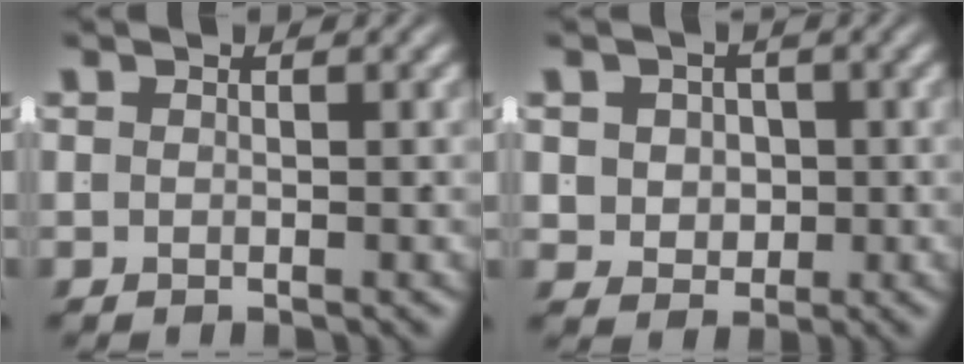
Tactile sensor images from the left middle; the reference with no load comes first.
{"total": 4.2, "force": [0.4, 3.7, 1.9], "torque": [-0.037, -0.014, 0.013]}